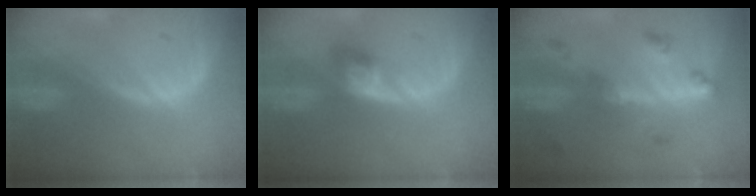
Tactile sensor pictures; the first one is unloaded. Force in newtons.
{"total": 3.3, "press": 3.3, "slide": 0.3}
{"total": 5.2, "press": 5.2, "slide": 0.2}